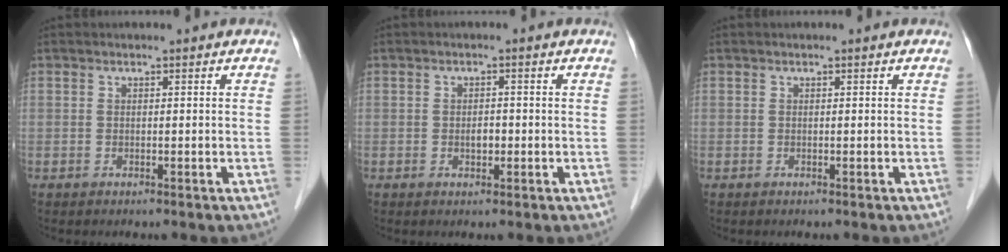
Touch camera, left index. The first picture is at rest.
{"total": 1.6, "force": [-0.4, 0.9, 1.2], "torque": [-0.021, 0.001, -0.005]}
{"total": 0.0}